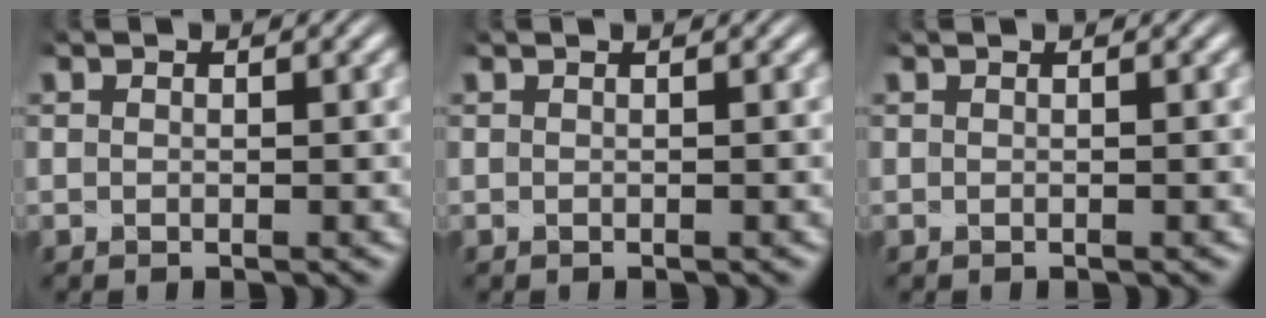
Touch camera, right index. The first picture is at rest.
{"total": 0.6, "force": [0.0, -0.5, -0.4], "torque": [0.013, 0.010, -0.008]}
{"total": 0.0}